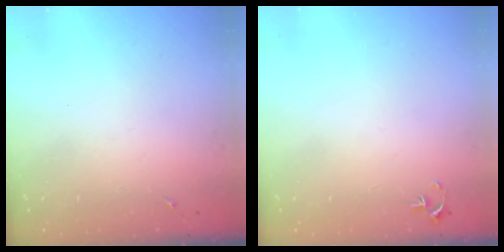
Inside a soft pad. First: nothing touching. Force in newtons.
{"total": 3.4, "press": 3.4, "slide": 0.3}